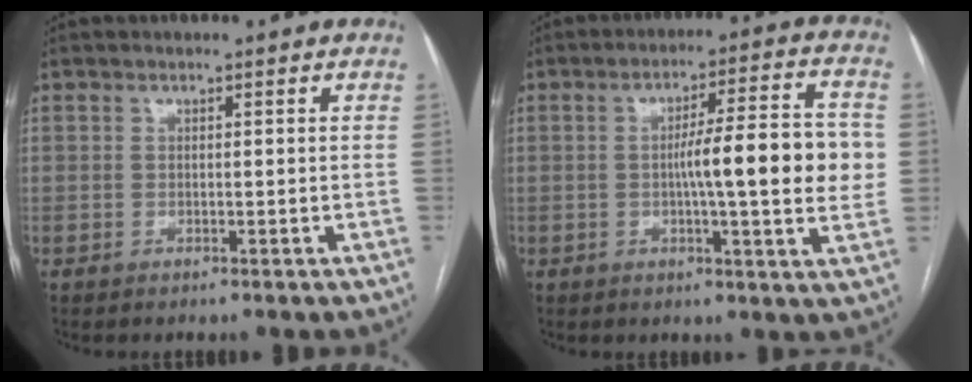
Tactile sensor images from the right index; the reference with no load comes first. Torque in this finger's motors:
{"motor_torque": [1.48, -0.66, 0.84, 0.17]}